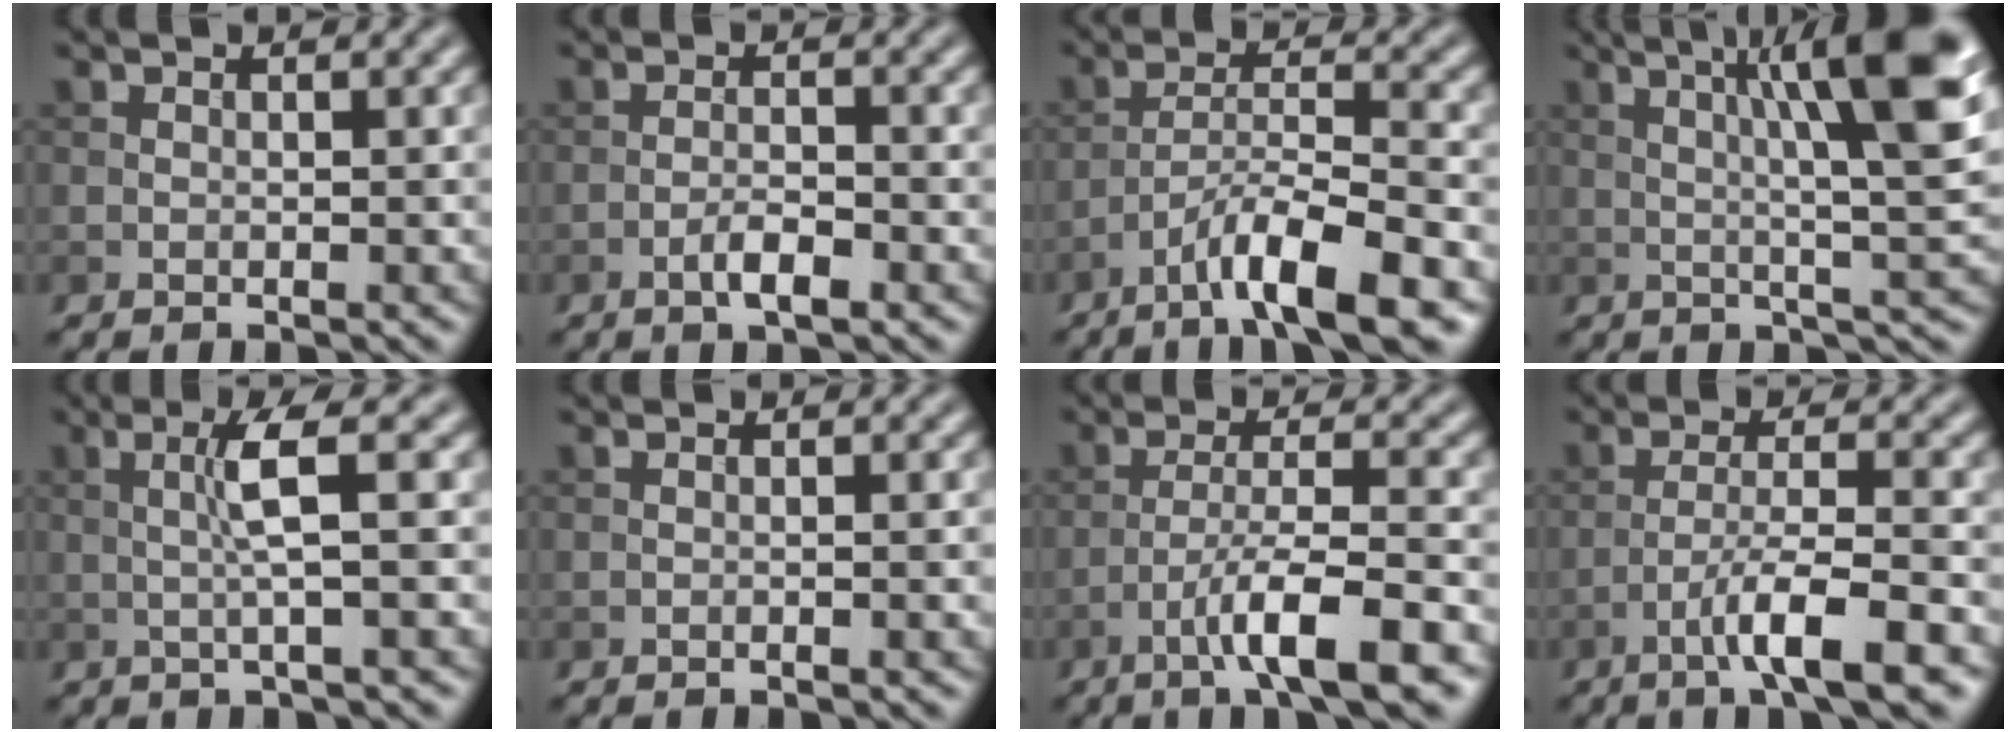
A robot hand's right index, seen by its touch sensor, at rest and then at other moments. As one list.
[{"total": 2.4, "force": [-1.3, 0.6, 2.0], "torque": [-0.037, 0.003, -0.026]}, {"total": 7.8, "force": [-4.9, 1.3, 5.9], "torque": [-0.094, 0.009, -0.085]}, {"total": 10.7, "force": [2.8, 2.1, 10.1], "torque": [-0.133, 0.013, 0.039]}, {"total": 3.4, "force": [0.3, 0.2, 3.4], "torque": [-0.067, 0.004, 0.004]}, {"total": 1.4, "force": [-0.3, 0.3, 1.4], "torque": [-0.019, -0.002, -0.006]}, {"total": 7.2, "force": [-3.9, 1.1, 6.0], "torque": [-0.096, 0.010, -0.067]}, {"total": 6.0, "force": [-3.2, 0.8, 5.1], "torque": [-0.081, 0.007, -0.059]}]